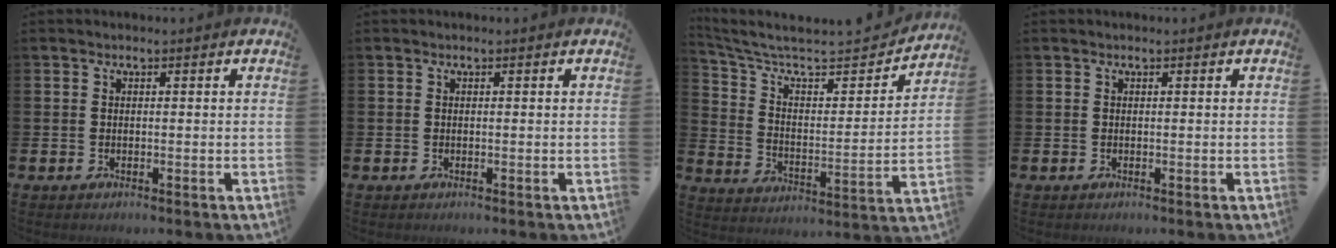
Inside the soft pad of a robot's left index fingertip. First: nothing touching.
{"total": 0.0}
{"total": 6.9, "force": [5.8, 2.2, 3.2], "torque": [-0.098, -0.042, 0.092]}
{"total": 0.0}